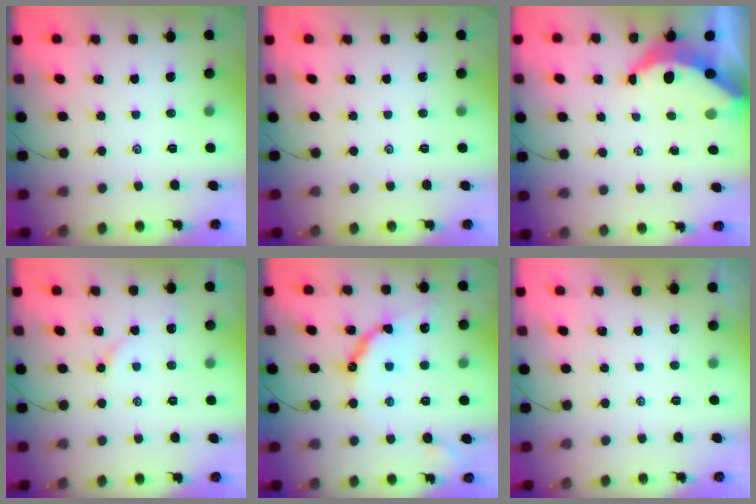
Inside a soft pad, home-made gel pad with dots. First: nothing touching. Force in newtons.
{"total": 0.0}
{"total": 7.4, "press": 7.3, "slide": 0.8}
{"total": 3.3, "press": 3.3, "slide": 0.4}
{"total": 10.4, "press": 10.3, "slide": 0.7}
{"total": 1.2, "press": 1.2, "slide": 0.3}